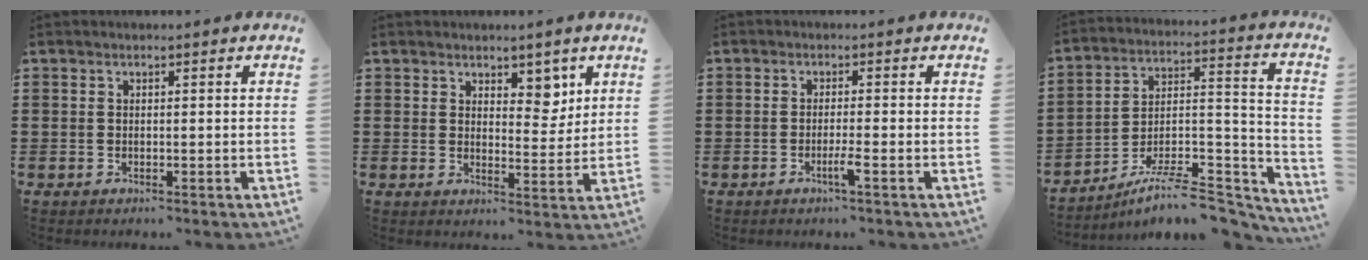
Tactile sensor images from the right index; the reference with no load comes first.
{"total": 4.5, "force": [3.3, 2.7, 1.6], "torque": [-0.021, -0.007, 0.054]}
{"total": 2.4, "force": [-1.4, -0.2, 2.0], "torque": [-0.032, -0.004, -0.026]}
{"total": 9.3, "force": [-7.4, 2.0, 5.2], "torque": [-0.083, 0.012, -0.143]}